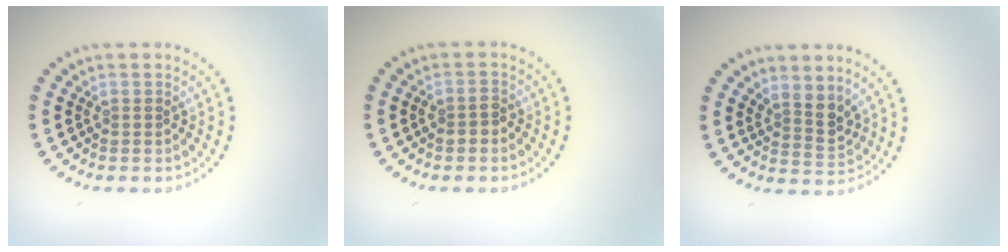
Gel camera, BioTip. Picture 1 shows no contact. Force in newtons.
{"total": 1.4, "press": 1.3, "slide": 0.5}
{"total": 2.4, "press": 1.9, "slide": 1.5}